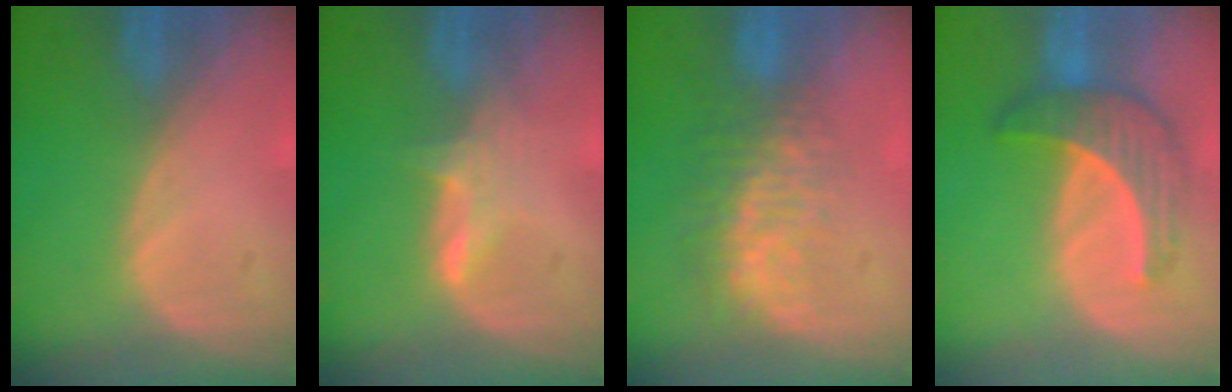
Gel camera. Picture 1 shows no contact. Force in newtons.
{"total": 2.9, "press": 2.9, "slide": 0.4}
{"total": 7.8, "press": 6.9, "slide": 3.5}
{"total": 6.7, "press": 6.7, "slide": 0.7}